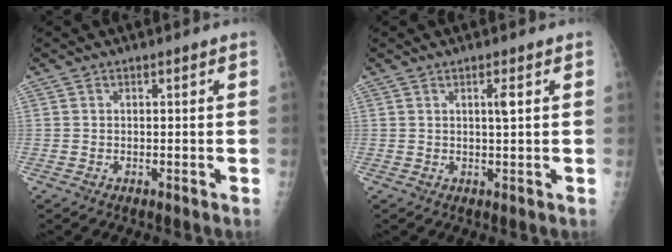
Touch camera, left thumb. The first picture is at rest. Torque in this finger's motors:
{"motor_torque": [0.14, 0.82, 0.16, 0.09, 0.00]}